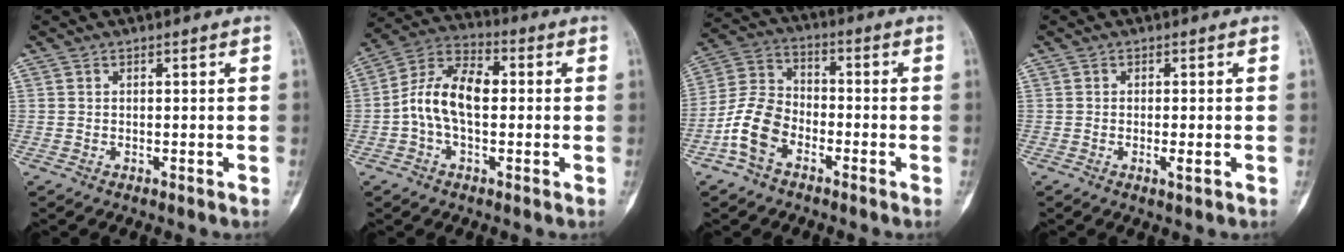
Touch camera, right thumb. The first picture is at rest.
{"total": 11.4, "force": [-0.3, 6.6, 9.2], "torque": [-0.169, 0.036, -0.014]}
{"total": 10.0, "force": [-4.7, 6.5, 5.9], "torque": [-0.113, 0.036, -0.099]}
{"total": 1.9, "force": [-0.5, 0.4, 1.8], "torque": [-0.032, -0.005, -0.009]}